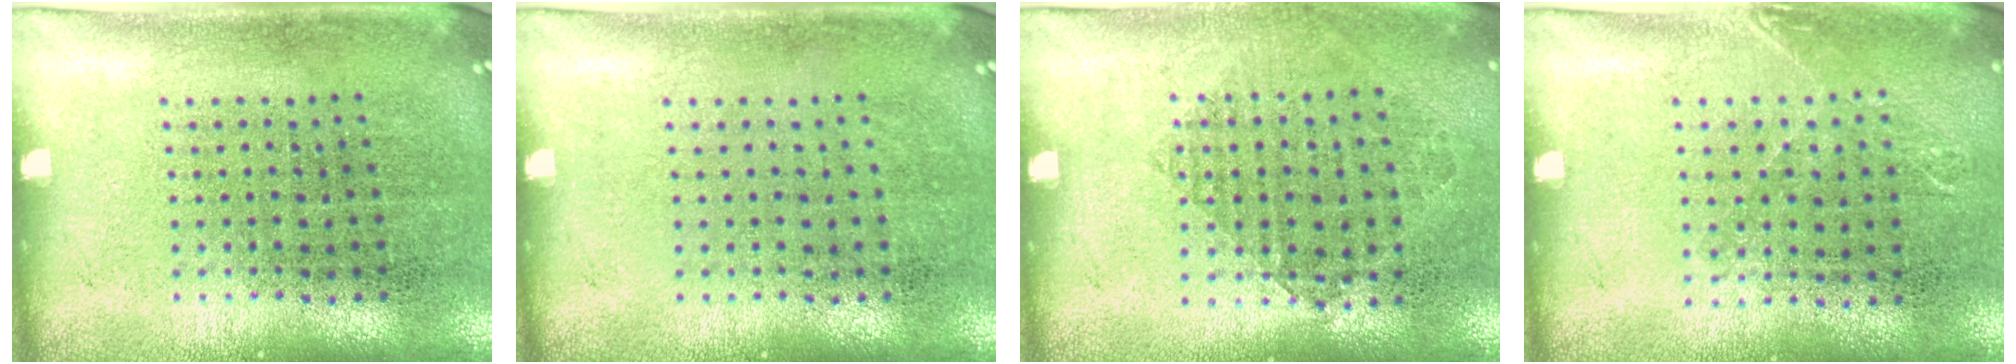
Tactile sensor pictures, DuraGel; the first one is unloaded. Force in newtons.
{"total": 0.0}
{"total": 0.8, "press": 0.8, "slide": 0.2}
{"total": 0.8, "press": 0.8, "slide": 0.1}